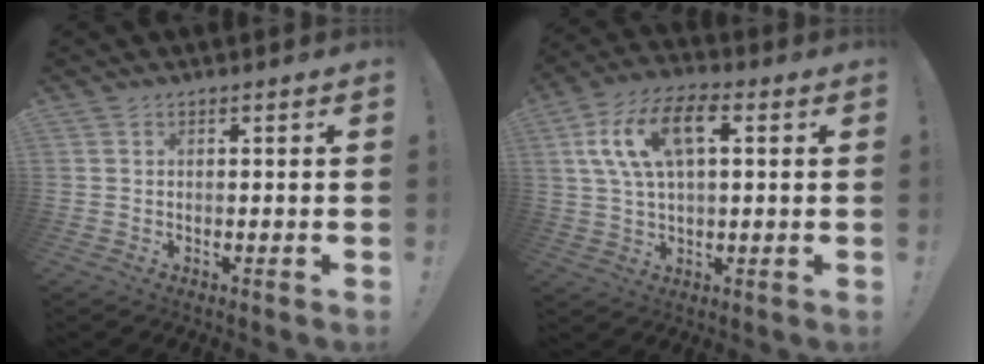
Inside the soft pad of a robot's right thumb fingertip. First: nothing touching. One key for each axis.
{"total": 13.9, "fx": 4.4, "fy": 7.1, "fz": 11.1, "tx": -0.207, "ty": 0.008, "tz": 0.081}